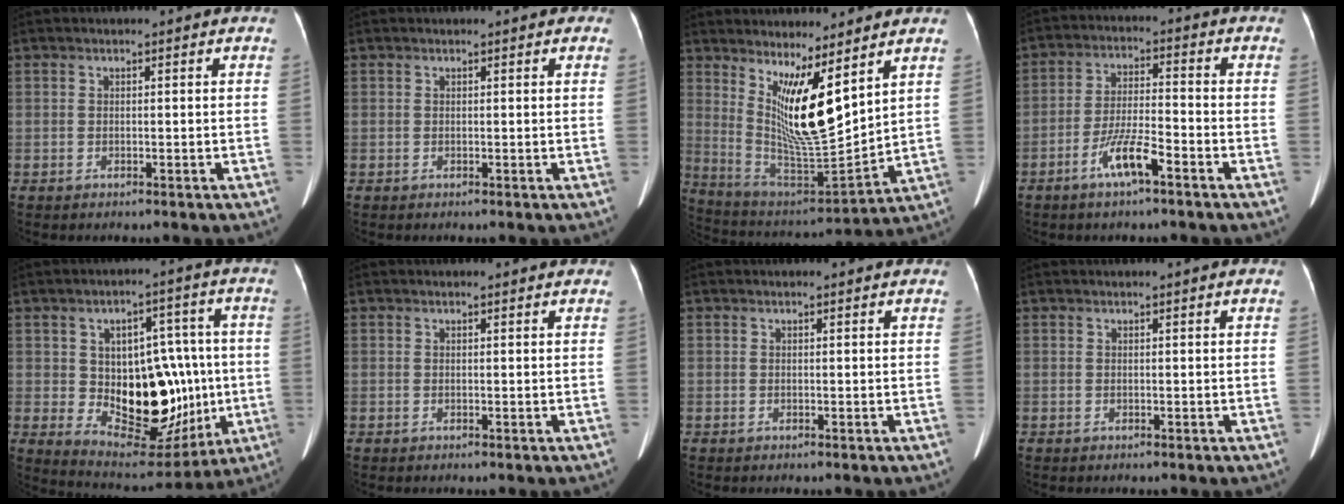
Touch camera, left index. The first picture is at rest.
{"total": 1.9, "force": [1.5, 0.8, 1.0], "torque": [-0.010, 0.013, 0.008]}
{"total": 12.3, "force": [6.1, 1.7, 10.5], "torque": [-0.204, -0.027, 0.126]}
{"total": 6.7, "force": [-3.9, 0.8, 5.4], "torque": [-0.113, -0.003, -0.072]}
{"total": 16.3, "force": [-0.9, 9.3, 13.4], "torque": [-0.192, 0.020, 0.011]}
{"total": 2.1, "force": [2.0, 0.2, 0.7], "torque": [-0.014, 0.009, 0.022]}
{"total": 1.5, "force": [1.4, 0.0, 0.5], "torque": [-0.012, 0.008, 0.018]}
{"total": 1.1, "force": [0.8, -0.2, 0.7], "torque": [-0.011, 0.009, 0.016]}